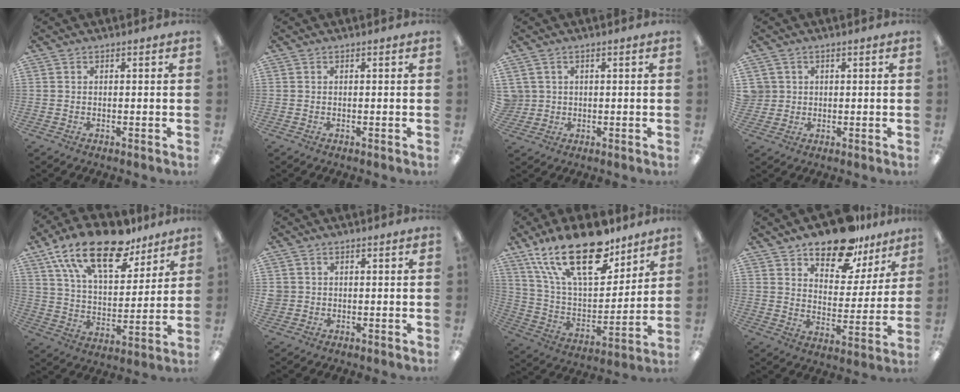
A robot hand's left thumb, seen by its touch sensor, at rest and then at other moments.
{"total": 0.0}
{"total": 2.7, "force": [0.8, 2.5, 0.0], "torque": [-0.008, 0.003, 0.014]}
{"total": 3.0, "force": [0.8, 2.9, -0.1], "torque": [-0.009, 0.004, 0.014]}
{"total": 21.7, "force": [14.9, 9.2, 12.8], "torque": [-0.225, -0.077, 0.261]}
{"total": 1.7, "force": [0.3, 1.7, 0.3], "torque": [-0.007, 0.002, 0.005]}
{"total": 25.3, "force": [15.9, 11.3, 16.1], "torque": [-0.302, -0.088, 0.273]}
{"total": 15.2, "force": [12.0, 6.9, 6.2], "torque": [-0.096, -0.080, 0.214]}